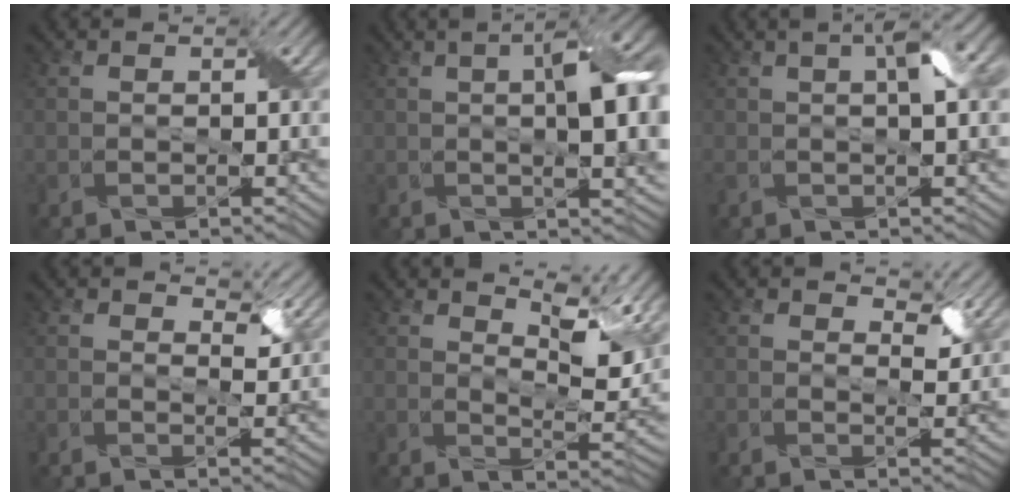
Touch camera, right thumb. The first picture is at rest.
{"total": 8.8, "force": [1.4, 2.4, 8.3], "torque": [-0.128, 0.011, 0.020]}
{"total": 5.1, "force": [1.2, 1.2, 4.8], "torque": [-0.086, 0.016, 0.013]}
{"total": 3.6, "force": [2.6, 1.6, 2.1], "torque": [-0.038, -0.007, 0.039]}
{"total": 9.7, "force": [6.1, 3.1, 6.9], "torque": [-0.120, 0.003, 0.097]}
{"total": 4.1, "force": [2.8, 1.8, 2.3], "torque": [-0.041, -0.007, 0.042]}